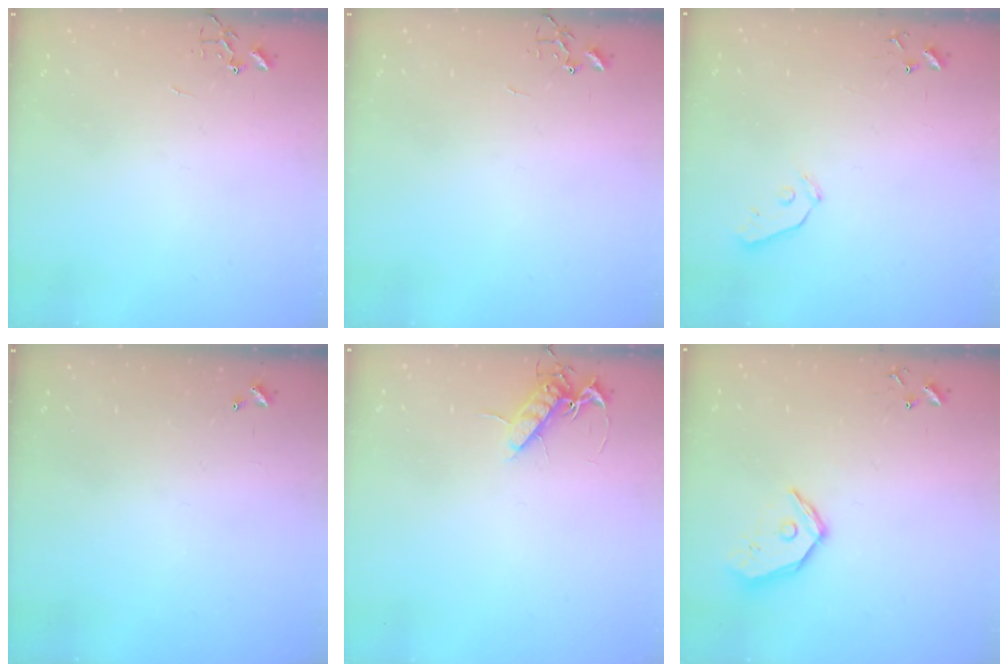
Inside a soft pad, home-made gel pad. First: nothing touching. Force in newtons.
{"total": 0.0}
{"total": 5.7, "press": 5.7, "slide": 0.4}
{"total": 0.0}
{"total": 9.3, "press": 9.2, "slide": 1.3}
{"total": 12.3, "press": 12.1, "slide": 1.9}